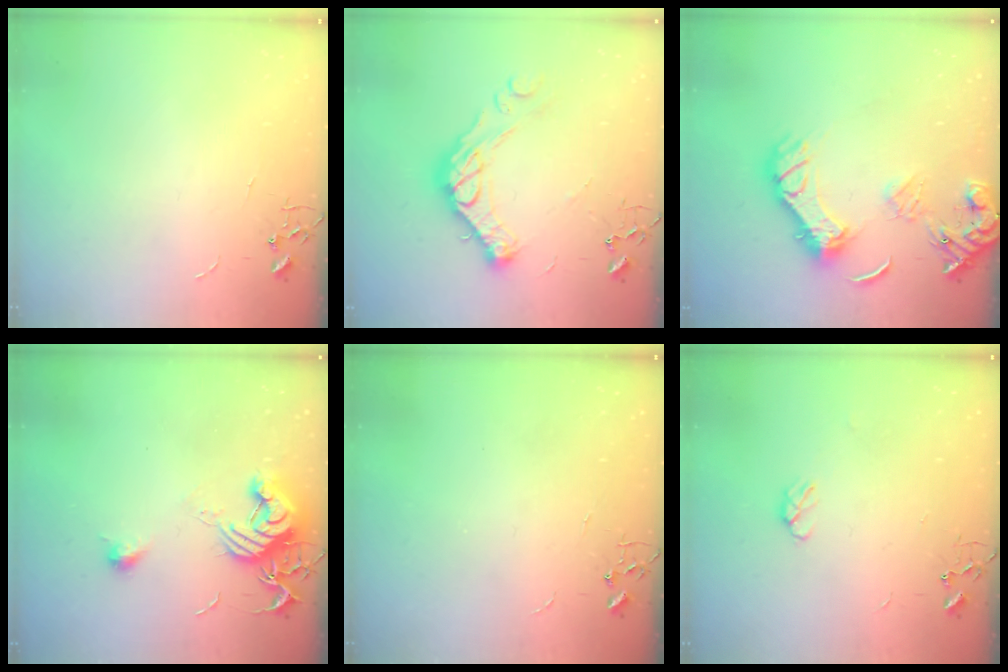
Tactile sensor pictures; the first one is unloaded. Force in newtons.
{"total": 16.2, "press": 16.1, "slide": 1.0}
{"total": 16.6, "press": 16.5, "slide": 1.8}
{"total": 14.2, "press": 14.2, "slide": 0.8}
{"total": 0.0}
{"total": 4.4, "press": 4.3, "slide": 0.7}